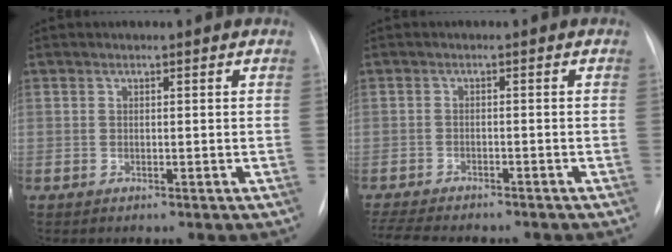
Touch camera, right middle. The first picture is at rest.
{"total": 10.8, "force": [-9.3, 2.6, 4.8], "torque": [-0.082, -0.005, -0.131]}